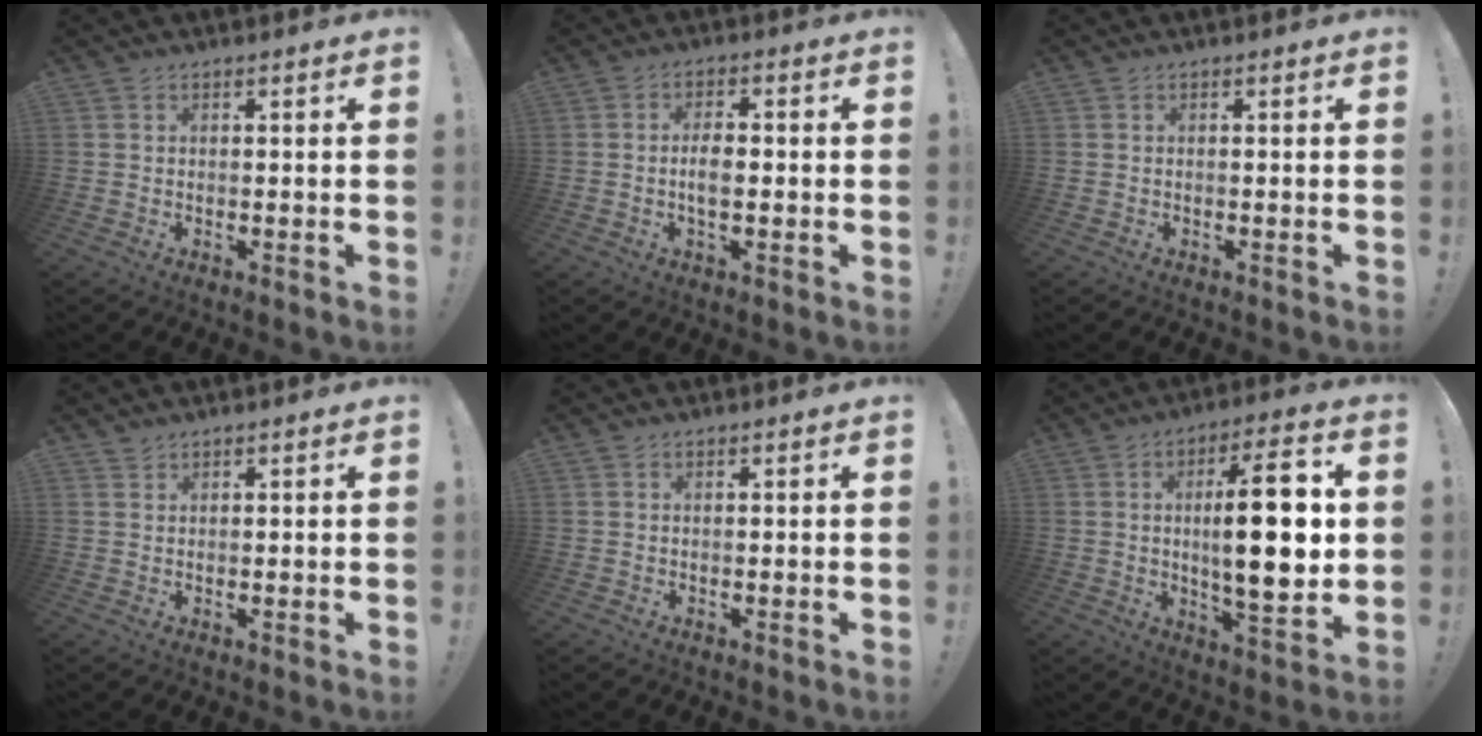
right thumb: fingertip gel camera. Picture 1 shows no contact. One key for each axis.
{"total": 4.9, "fx": -0.9, "fy": 2.2, "fz": 4.3, "tx": -0.074, "ty": 0.003, "tz": -0.022}
{"total": 0.0}
{"total": 1.1, "fx": 1.0, "fy": 0.3, "fz": 0.1, "tx": 0.000, "ty": -0.003, "tz": 0.020}
{"total": 0.0}
{"total": 18.8, "fx": 1.7, "fy": 5.5, "fz": 17.9, "tx": -0.288, "ty": -0.009, "tz": 0.014}